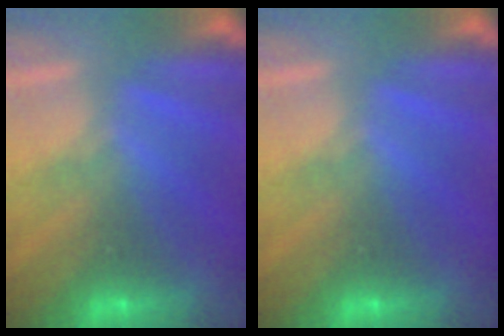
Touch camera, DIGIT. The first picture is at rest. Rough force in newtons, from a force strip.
{"total": 0.0}